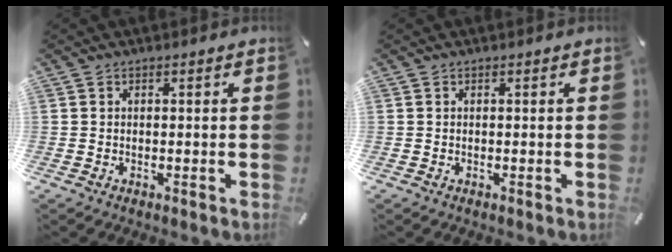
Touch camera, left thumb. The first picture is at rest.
{"total": 0.0}